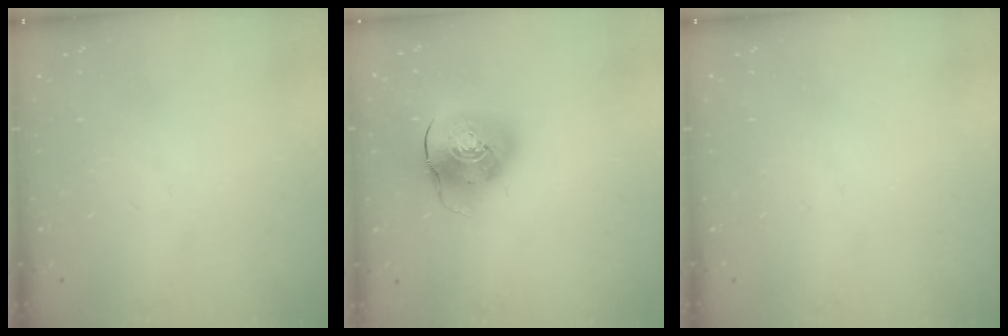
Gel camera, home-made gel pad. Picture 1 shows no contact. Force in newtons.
{"total": 10.7, "press": 10.6, "slide": 1.8}
{"total": 0.0}